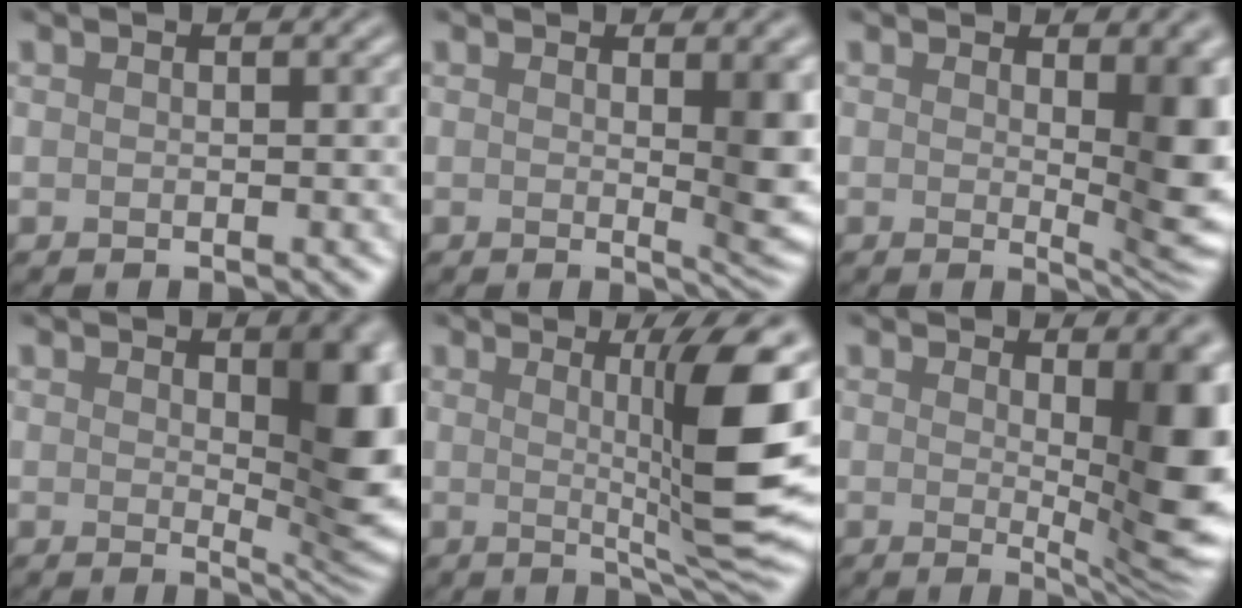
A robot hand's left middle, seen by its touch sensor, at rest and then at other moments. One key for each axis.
{"total": 4.1, "fx": 0.7, "fy": 0.9, "fz": 4.0, "tx": -0.043, "ty": -0.007, "tz": 0.012}
{"total": 6.3, "fx": 1.0, "fy": 1.9, "fz": 5.9, "tx": -0.067, "ty": -0.011, "tz": 0.021}
{"total": 7.6, "fx": 1.6, "fy": 2.8, "fz": 6.9, "tx": -0.079, "ty": -0.008, "tz": 0.031}
{"total": 9.5, "fx": 1.3, "fy": 1.4, "fz": 9.3, "tx": -0.120, "ty": -0.004, "tz": 0.024}
{"total": 8.2, "fx": 0.9, "fy": 2.2, "fz": 7.9, "tx": -0.089, "ty": -0.009, "tz": 0.016}